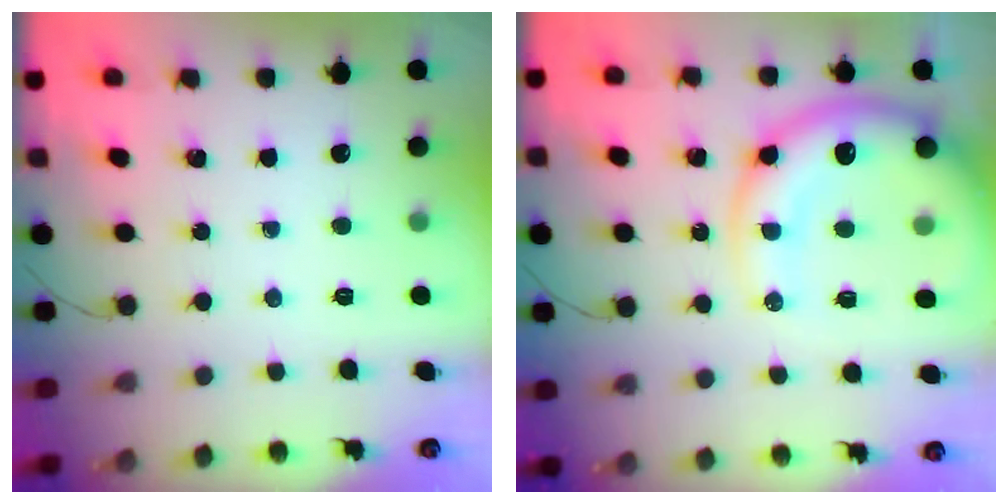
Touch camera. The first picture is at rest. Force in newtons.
{"total": 16.3, "press": 15.9, "slide": 3.7}